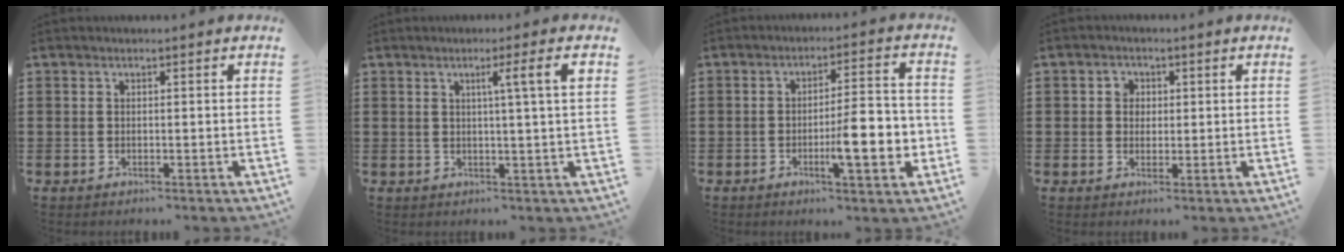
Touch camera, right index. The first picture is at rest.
{"total": 5.0, "force": [1.4, -0.4, 4.8], "torque": [-0.085, -0.007, 0.015]}
{"total": 9.4, "force": [-2.3, 2.4, 8.8], "torque": [-0.116, -0.006, -0.039]}
{"total": 2.1, "force": [0.2, 2.0, 0.8], "torque": [-0.024, 0.011, 0.001]}